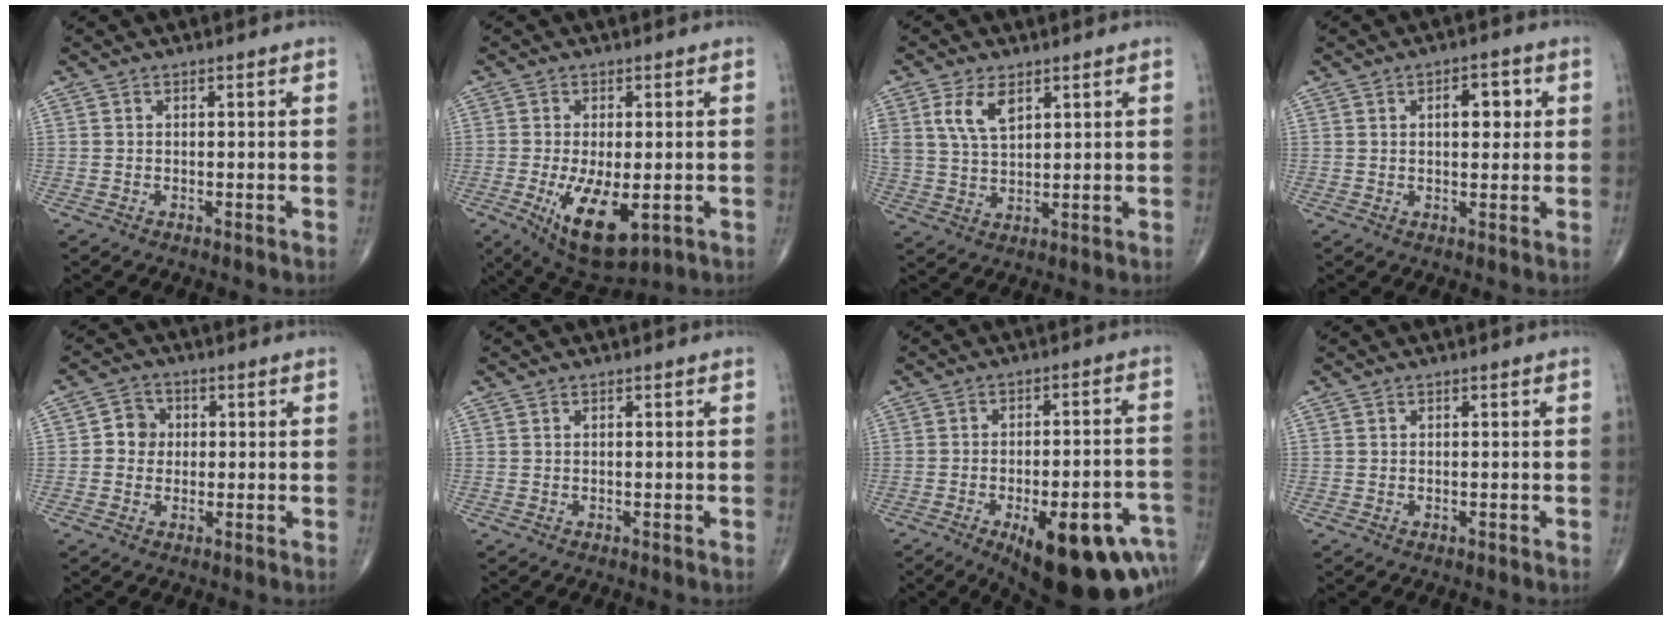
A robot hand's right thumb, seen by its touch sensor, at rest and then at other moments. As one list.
[{"total": 11.6, "force": [-3.4, 5.0, 9.9], "torque": [-0.167, -0.019, -0.042]}, {"total": 6.6, "force": [3.1, 3.4, 4.8], "torque": [-0.088, -0.010, 0.068]}, {"total": 5.3, "force": [1.3, 2.9, 4.3], "torque": [-0.040, 0.001, 0.015]}, {"total": 4.3, "force": [0.2, 3.9, 1.6], "torque": [-0.003, 0.008, -0.006]}, {"total": 0.0}, {"total": 22.7, "force": [-11.4, 8.6, 17.6], "torque": [-0.159, 0.051, -0.146]}, {"total": 0.0}]